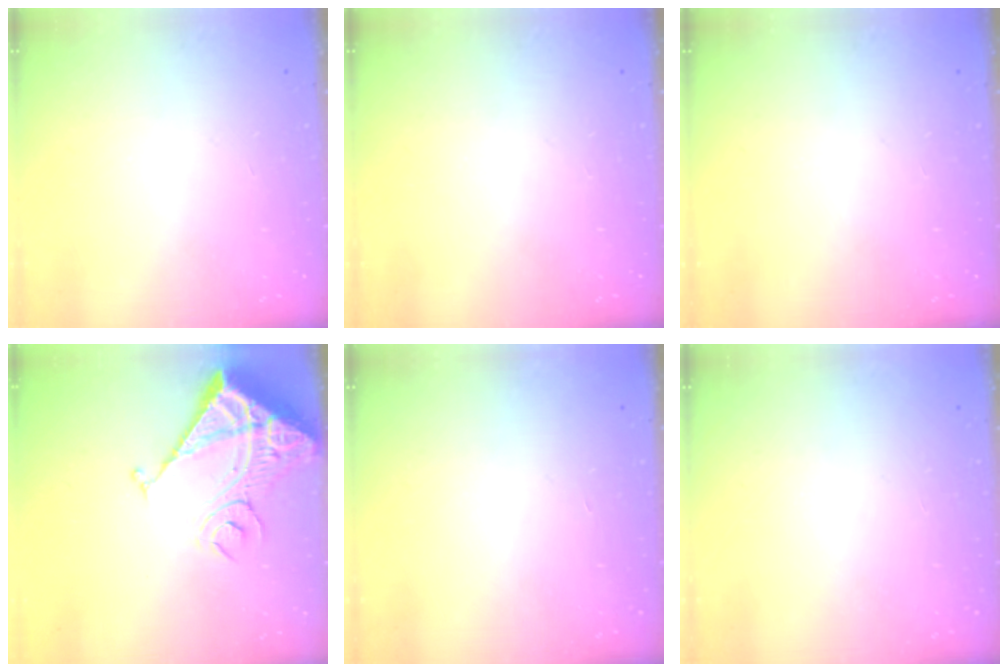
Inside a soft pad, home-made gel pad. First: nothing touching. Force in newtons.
{"total": 0.0}
{"total": 0.0}
{"total": 17.3, "press": 17.1, "slide": 2.3}
{"total": 1.7, "press": 1.7, "slide": 0.1}
{"total": 1.5, "press": 1.5, "slide": 0.1}